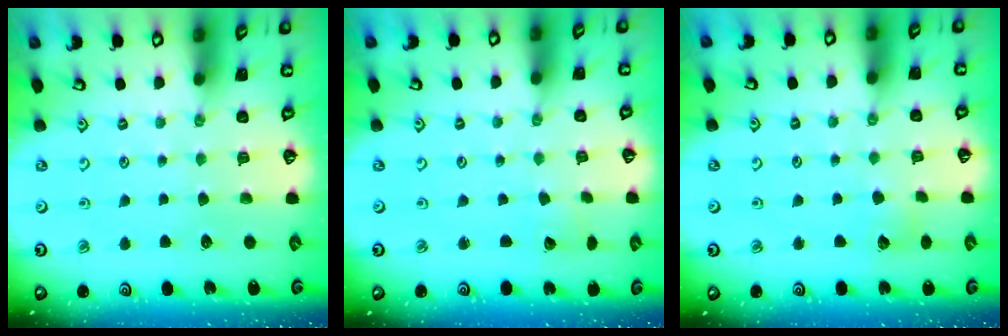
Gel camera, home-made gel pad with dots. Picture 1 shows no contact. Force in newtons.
{"total": 2.3, "press": 2.3, "slide": 0.2}
{"total": 4.2, "press": 4.2, "slide": 0.2}